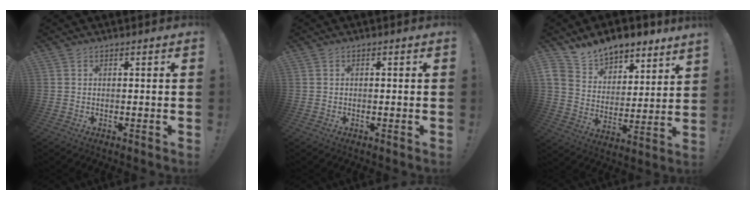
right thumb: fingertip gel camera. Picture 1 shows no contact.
{"total": 0.6, "force": [-0.5, 0.2, 0.3], "torque": [-0.011, 0.004, -0.008]}
{"total": 11.3, "force": [10.0, 4.7, 2.1], "torque": [-0.054, -0.079, 0.191]}